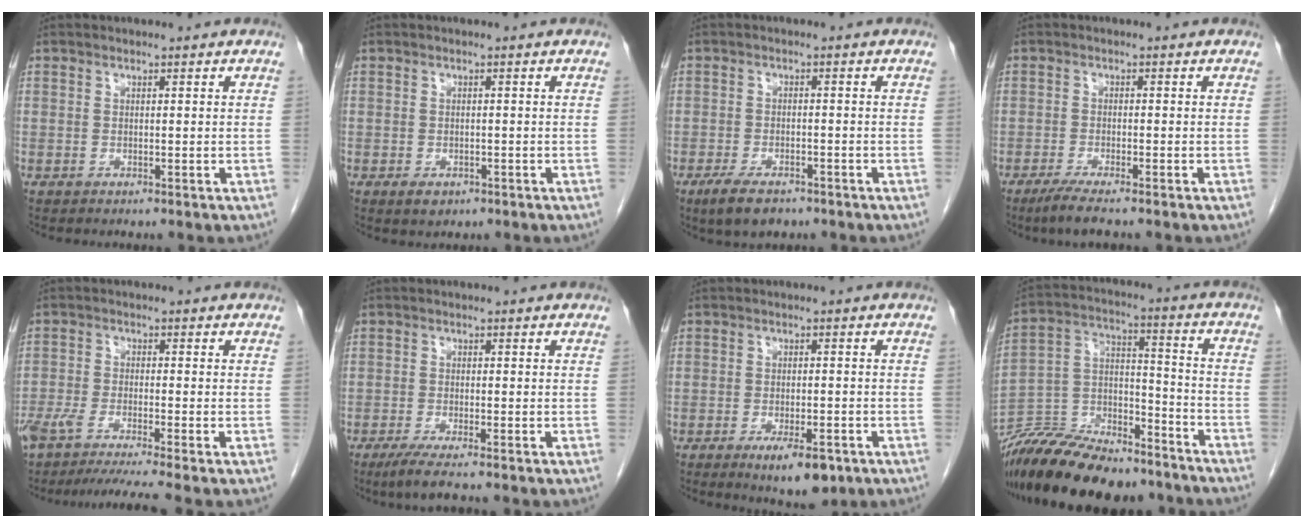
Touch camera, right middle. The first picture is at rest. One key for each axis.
{"total": 2.0, "fx": -1.1, "fy": 1.3, "fz": 1.1, "tx": -0.016, "ty": 0.000, "tz": -0.007}
{"total": 5.4, "fx": -3.8, "fy": 2.2, "fz": 3.2, "tx": -0.059, "ty": -0.006, "tz": -0.061}
{"total": 4.0, "fx": -3.1, "fy": 0.1, "fz": 2.6, "tx": -0.049, "ty": -0.010, "tz": -0.055}
{"total": 10.5, "fx": -9.0, "fy": -1.1, "fz": 5.4, "tx": -0.071, "ty": -0.026, "tz": -0.143}
{"total": 3.9, "fx": -3.0, "fy": -0.2, "fz": 2.6, "tx": -0.048, "ty": -0.011, "tz": -0.055}
{"total": 6.8, "fx": -3.8, "fy": 2.2, "fz": 5.2, "tx": -0.074, "ty": -0.008, "tz": -0.048}
{"total": 21.0, "fx": -18.4, "fy": 5.6, "fz": 8.6, "tx": -0.175, "ty": -0.003, "tz": -0.311}